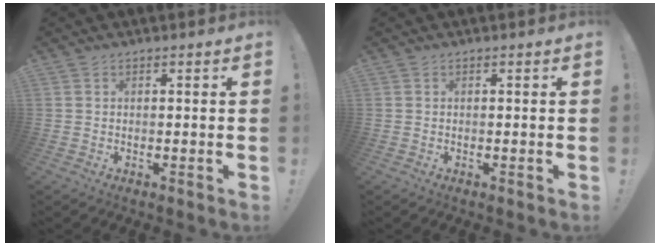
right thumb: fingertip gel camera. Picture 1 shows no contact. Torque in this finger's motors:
{"motor_torque": [0.00, 0.00, 0.00, 0.00, 0.00]}